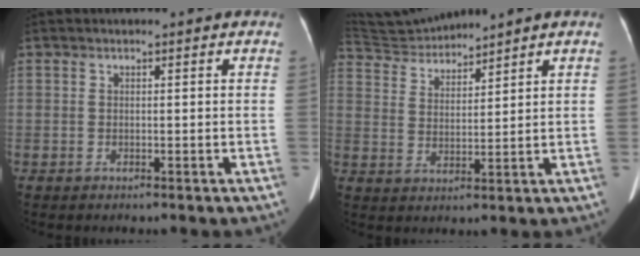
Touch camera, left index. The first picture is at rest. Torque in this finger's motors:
{"motor_torque": [0.77, -1.37, 0.09, 0.08]}